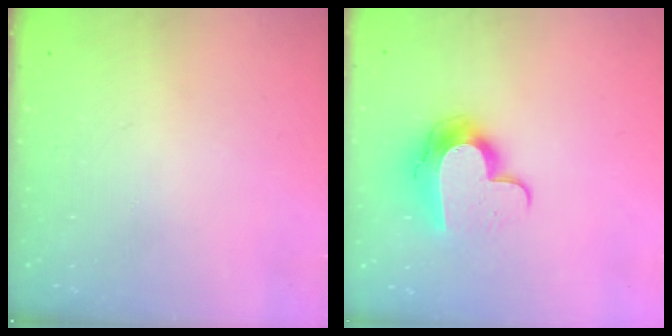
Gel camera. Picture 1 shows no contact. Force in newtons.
{"total": 12.1, "press": 12.0, "slide": 0.9}